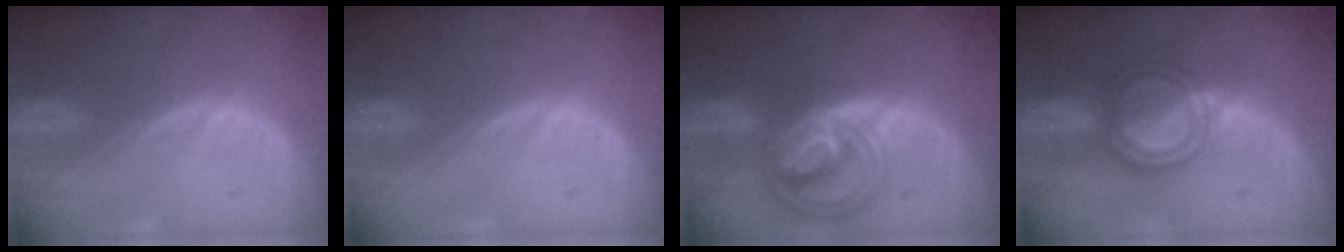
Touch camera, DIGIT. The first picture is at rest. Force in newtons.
{"total": 0.0}
{"total": 8.7, "press": 7.5, "slide": 4.4}
{"total": 5.6, "press": 5.3, "slide": 1.7}